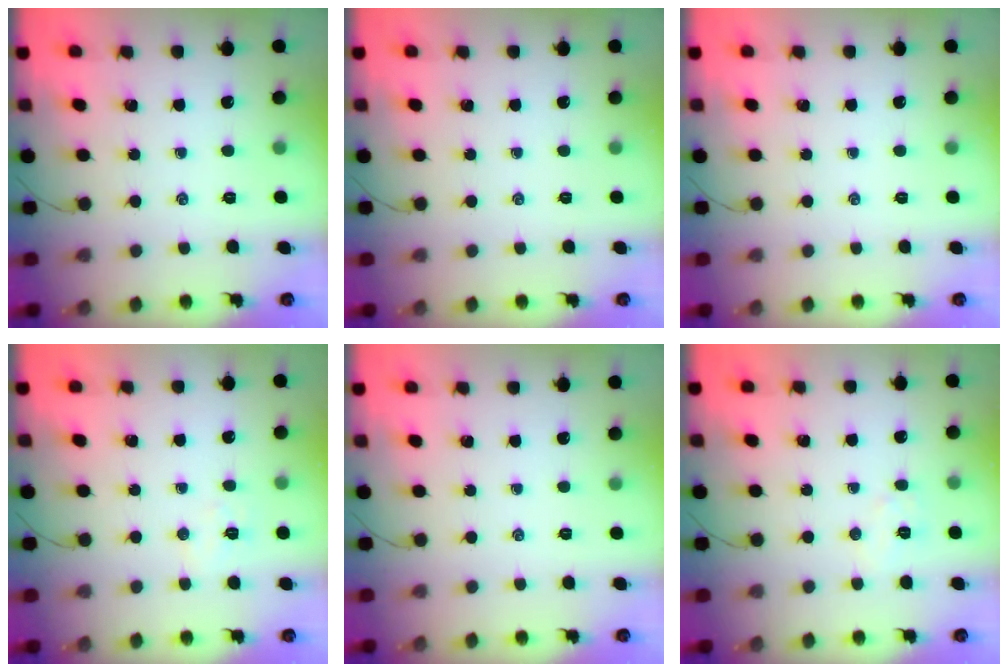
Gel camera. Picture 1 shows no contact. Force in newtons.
{"total": 0.0}
{"total": 0.0}
{"total": 4.8, "press": 4.7, "slide": 0.8}
{"total": 0.0}
{"total": 5.2, "press": 5.1, "slide": 1.1}